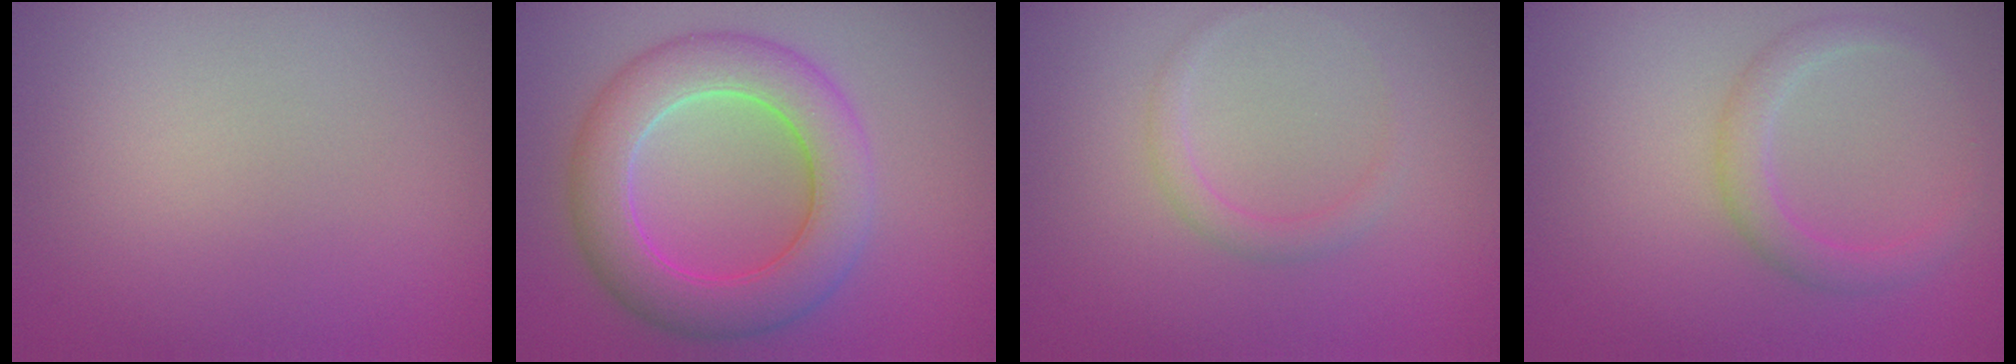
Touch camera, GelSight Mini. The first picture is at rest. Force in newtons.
{"total": 7.3, "press": 7.3, "slide": 0.2}
{"total": 1.3, "press": 1.3, "slide": 0.0}
{"total": 2.3, "press": 2.2, "slide": 0.1}